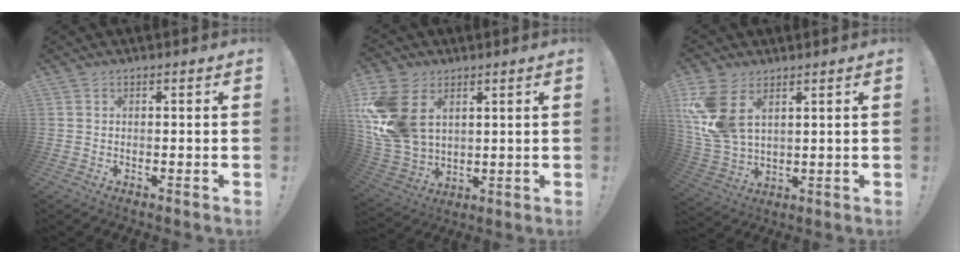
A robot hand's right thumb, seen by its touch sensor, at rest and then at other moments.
{"total": 19.0, "force": [4.6, 13.6, 12.4], "torque": [-0.251, -0.019, 0.094]}
{"total": 12.6, "force": [5.4, 7.5, 8.6], "torque": [-0.178, -0.027, 0.107]}